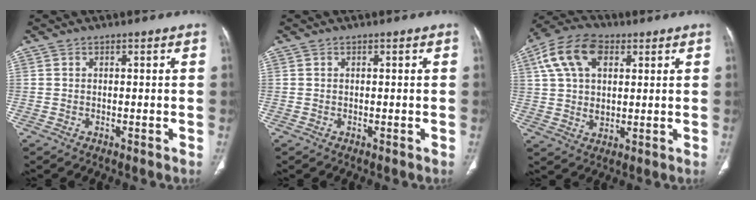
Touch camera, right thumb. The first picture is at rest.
{"total": 0.0}
{"total": 13.2, "force": [4.8, 8.2, 9.2], "torque": [-0.167, 0.005, 0.086]}